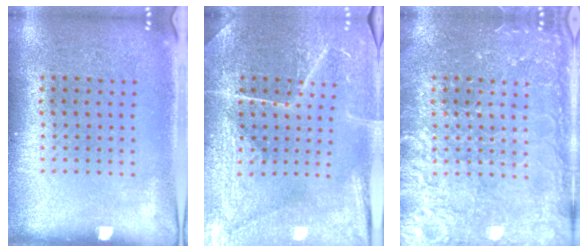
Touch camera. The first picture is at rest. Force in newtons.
{"total": 4.1, "press": 3.9, "slide": 1.3}
{"total": 3.7, "press": 3.6, "slide": 0.5}